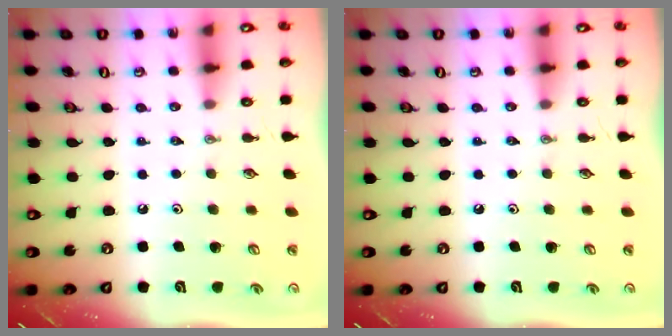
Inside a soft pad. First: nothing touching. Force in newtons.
{"total": 0.0}